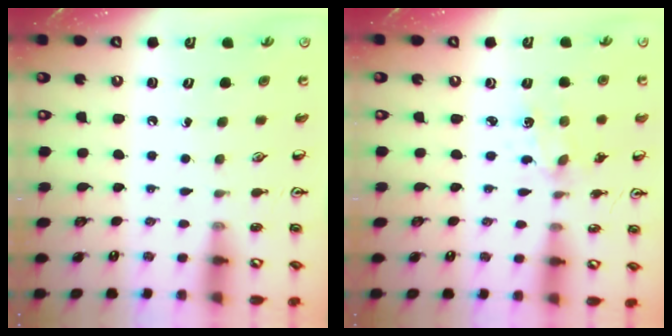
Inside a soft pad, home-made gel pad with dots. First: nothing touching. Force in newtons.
{"total": 2.7, "press": 2.7, "slide": 0.3}